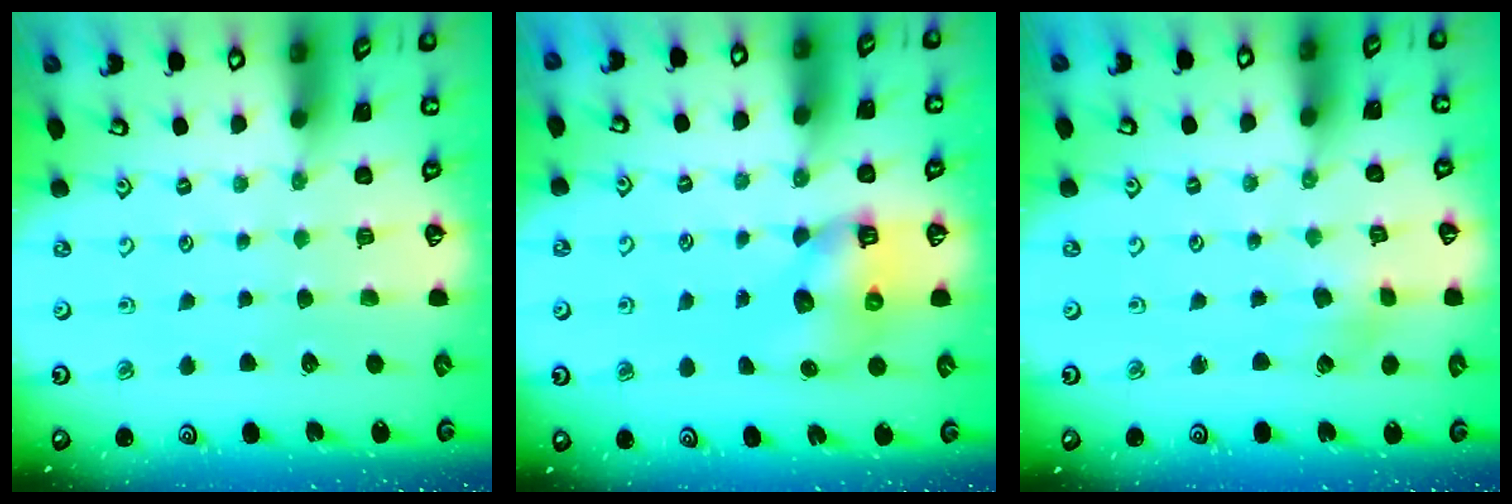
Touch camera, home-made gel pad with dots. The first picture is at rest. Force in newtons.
{"total": 7.4, "press": 7.3, "slide": 0.9}
{"total": 2.3, "press": 2.3, "slide": 0.5}